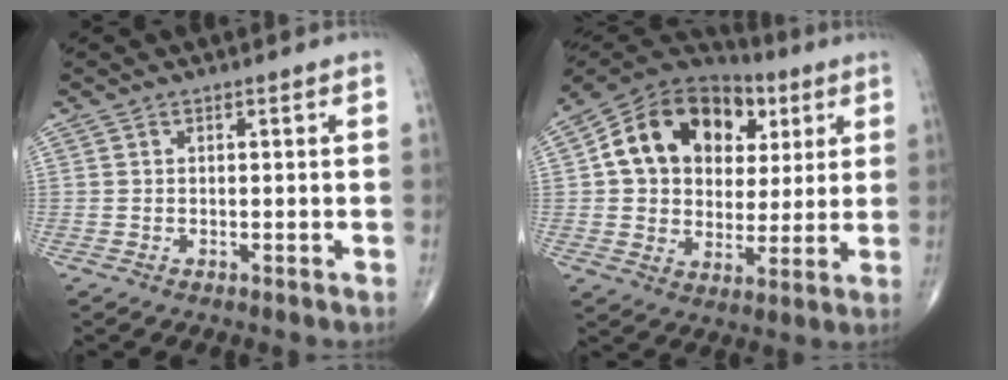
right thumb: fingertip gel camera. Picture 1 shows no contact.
{"total": 20.6, "force": [6.1, 15.3, 12.4], "torque": [-0.181, 0.017, 0.100]}